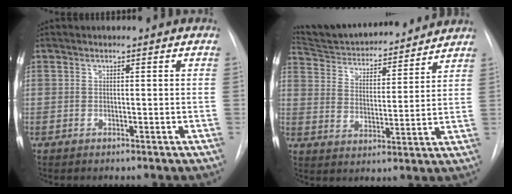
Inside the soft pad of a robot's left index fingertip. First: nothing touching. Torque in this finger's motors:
{"motor_torque": [-0.59, -1.43, 0.21, 0.03]}